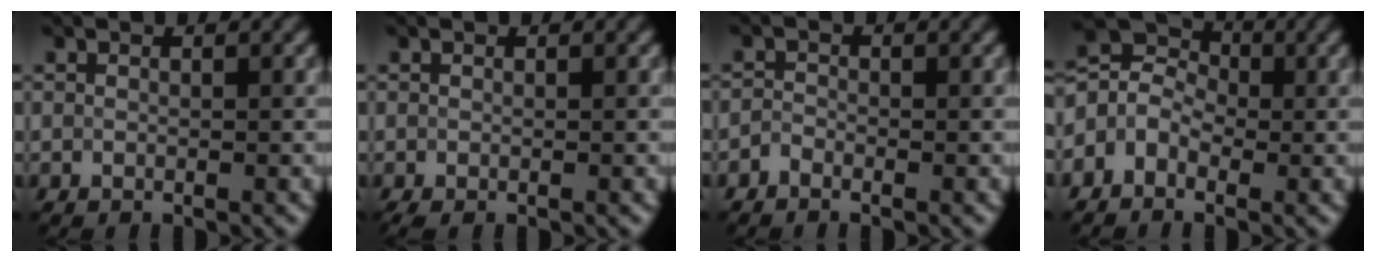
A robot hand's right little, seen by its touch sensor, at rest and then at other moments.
{"total": 0.6, "force": [-0.3, 0.2, 0.5], "torque": [-0.011, -0.005, -0.005]}
{"total": 1.0, "force": [-0.8, 0.4, 0.3], "torque": [-0.006, 0.003, -0.020]}
{"total": 3.9, "force": [-1.2, 3.2, 2.0], "torque": [-0.038, 0.015, -0.031]}